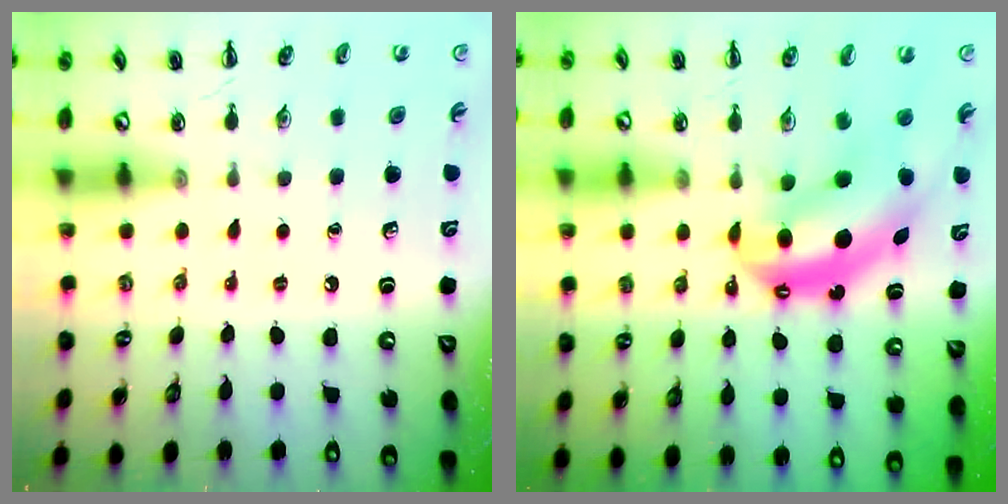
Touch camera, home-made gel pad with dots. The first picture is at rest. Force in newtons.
{"total": 8.2, "press": 8.0, "slide": 2.0}